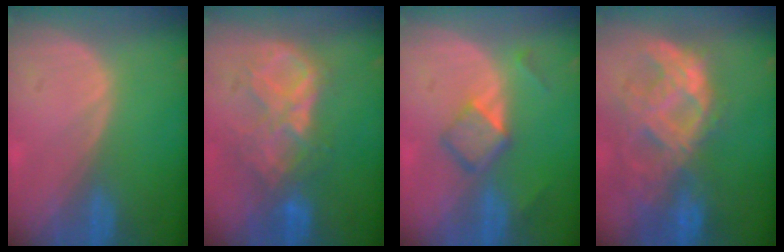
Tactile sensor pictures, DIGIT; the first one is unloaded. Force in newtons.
{"total": 8.6, "press": 7.7, "slide": 3.8}
{"total": 4.8, "press": 4.6, "slide": 1.6}
{"total": 10.9, "press": 9.3, "slide": 5.7}